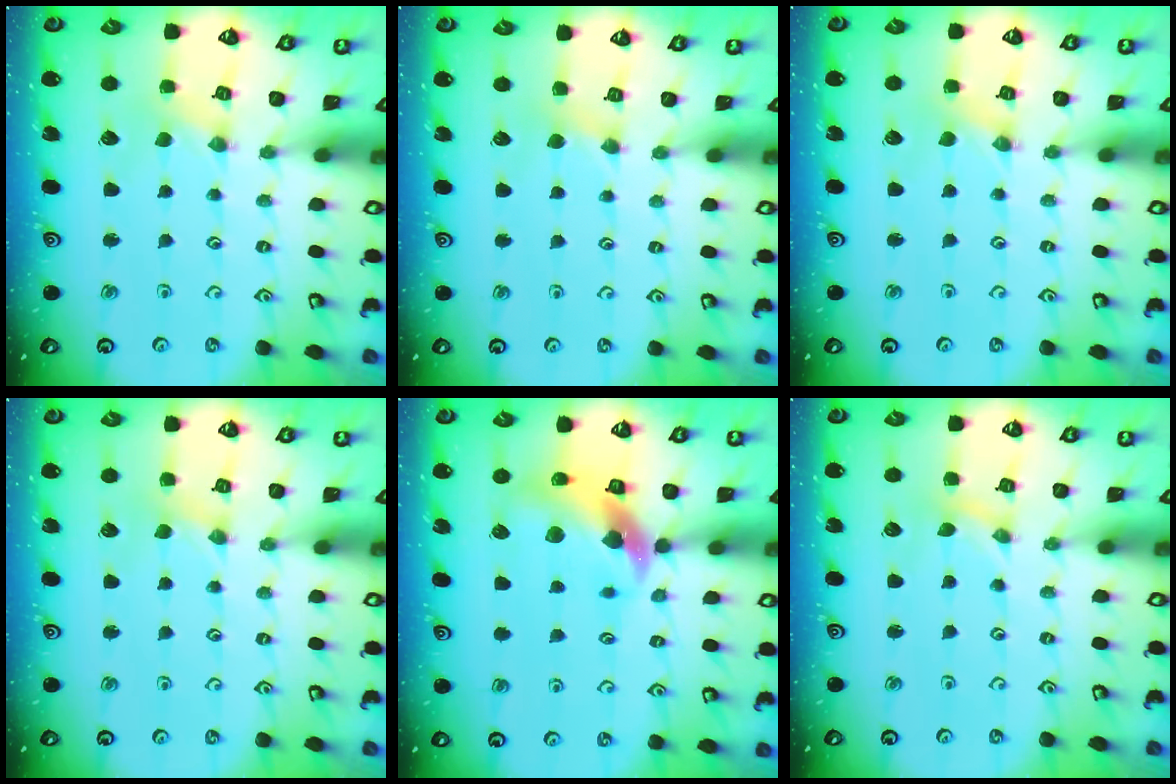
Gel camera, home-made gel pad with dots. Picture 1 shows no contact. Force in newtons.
{"total": 1.9, "press": 1.9, "slide": 0.4}
{"total": 0.0}
{"total": 1.1, "press": 1.1, "slide": 0.4}
{"total": 11.3, "press": 11.2, "slide": 1.7}
{"total": 0.0}